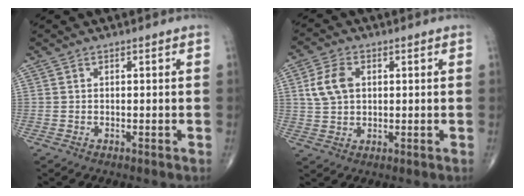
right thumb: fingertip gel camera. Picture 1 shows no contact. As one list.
[{"total": 6.6, "force": [1.5, 4.5, 4.6], "torque": [-0.088, 0.002, 0.029]}]